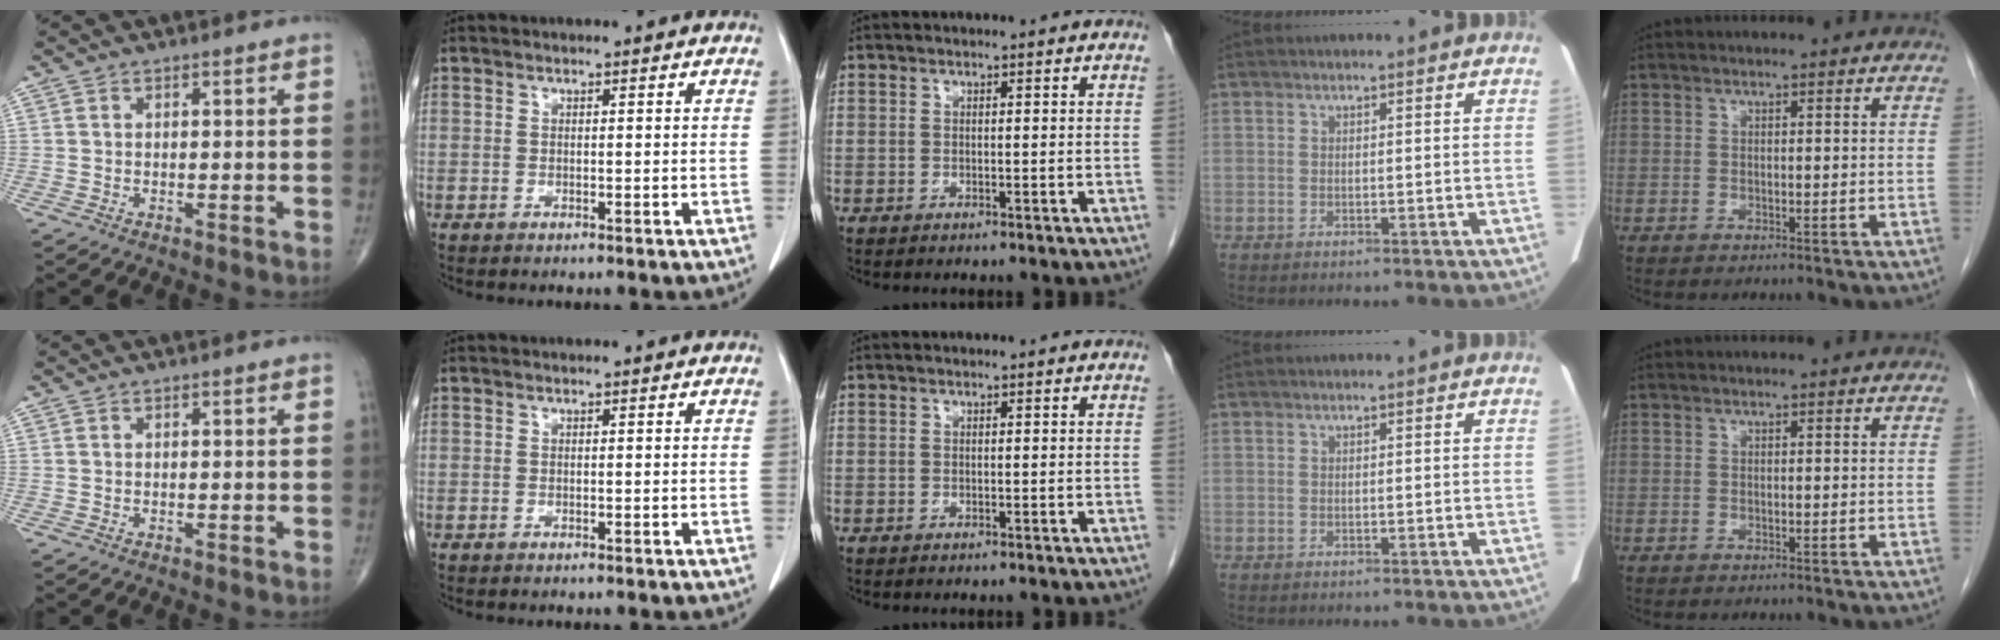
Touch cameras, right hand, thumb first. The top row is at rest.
{}